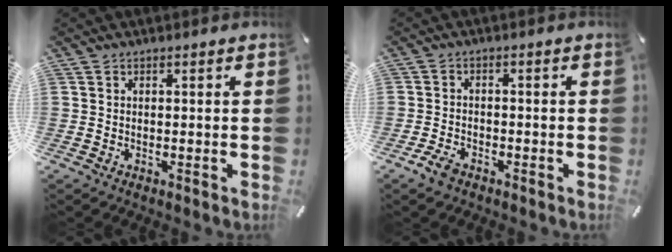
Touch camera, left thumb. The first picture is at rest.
{"total": 3.3, "force": [-2.3, 1.7, 1.5], "torque": [-0.039, 0.007, -0.046]}